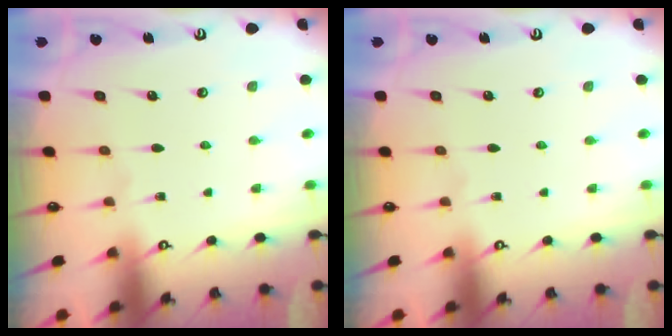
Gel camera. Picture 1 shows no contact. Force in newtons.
{"total": 0.0}